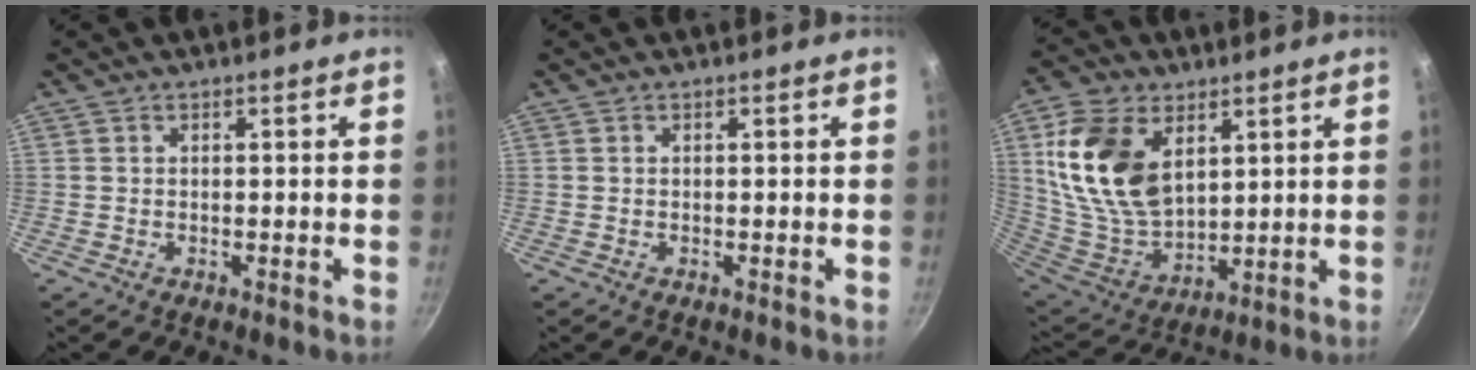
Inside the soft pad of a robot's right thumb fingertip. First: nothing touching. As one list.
[{"total": 0.0}, {"total": 18.7, "force": [6.3, 11.7, 13.1], "torque": [-0.234, -0.032, 0.135]}]